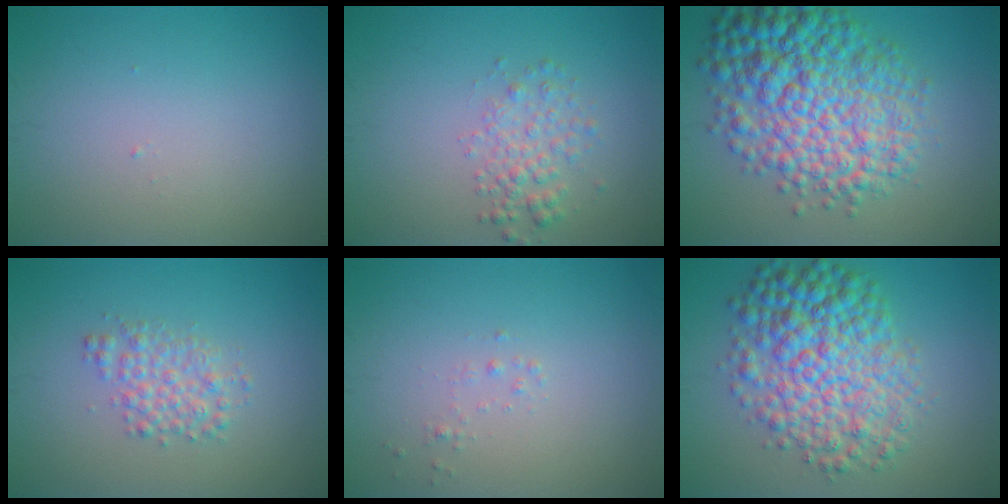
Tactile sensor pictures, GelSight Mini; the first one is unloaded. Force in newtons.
{"total": 2.4, "press": 2.4, "slide": 0.1}
{"total": 10.1, "press": 10.1, "slide": 0.1}
{"total": 2.6, "press": 2.6, "slide": 0.0}
{"total": 0.6, "press": 0.6, "slide": 0.0}
{"total": 8.6, "press": 8.6, "slide": 0.1}